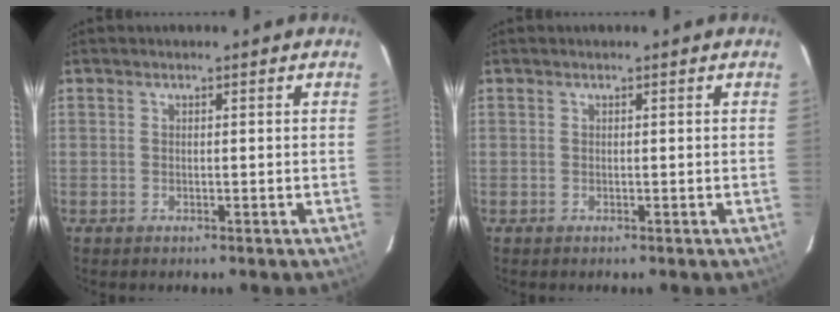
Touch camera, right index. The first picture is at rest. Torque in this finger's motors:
{"motor_torque": [0.00, 0.00, 0.00, 0.00]}